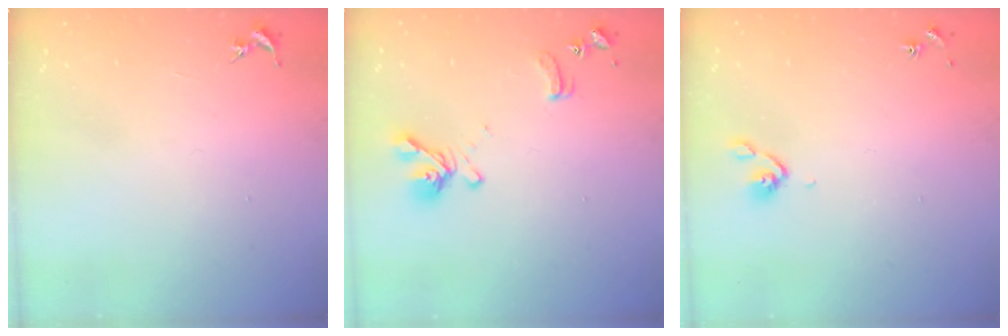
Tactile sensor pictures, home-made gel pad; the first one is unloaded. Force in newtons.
{"total": 11.8, "press": 11.7, "slide": 1.4}
{"total": 4.6, "press": 4.5, "slide": 0.9}